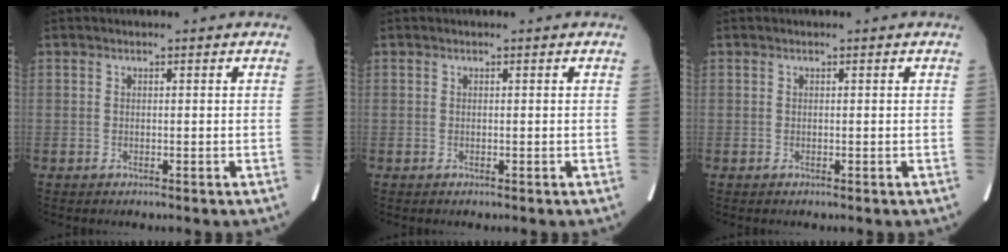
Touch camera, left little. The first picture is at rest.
{"total": 0.0}
{"total": 0.0}